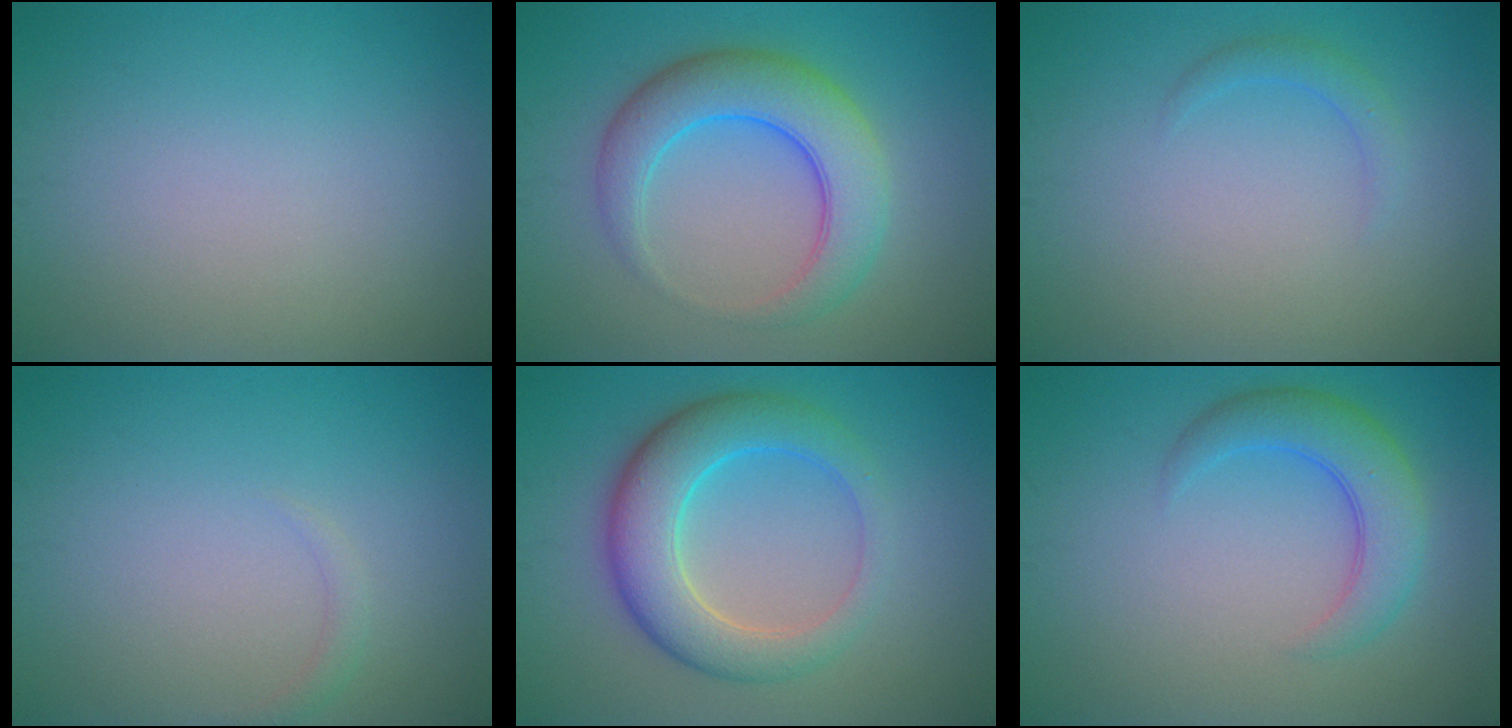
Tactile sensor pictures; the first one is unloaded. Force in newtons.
{"total": 6.3, "press": 6.3, "slide": 0.1}
{"total": 1.3, "press": 1.3, "slide": 0.1}
{"total": 0.8, "press": 0.8, "slide": 0.1}
{"total": 6.6, "press": 6.6, "slide": 0.3}
{"total": 4.4, "press": 4.4, "slide": 0.1}